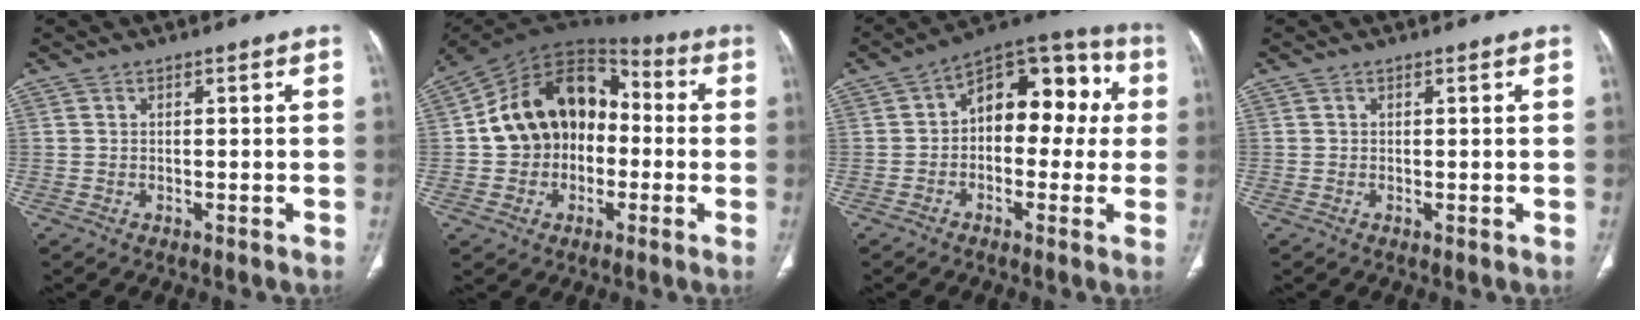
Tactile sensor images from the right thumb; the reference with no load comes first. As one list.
[{"total": 18.0, "force": [-0.6, 13.7, 11.6], "torque": [-0.155, 0.048, -0.019]}, {"total": 15.2, "force": [1.7, 9.4, 11.9], "torque": [-0.106, 0.050, 0.009]}, {"total": 0.0}]